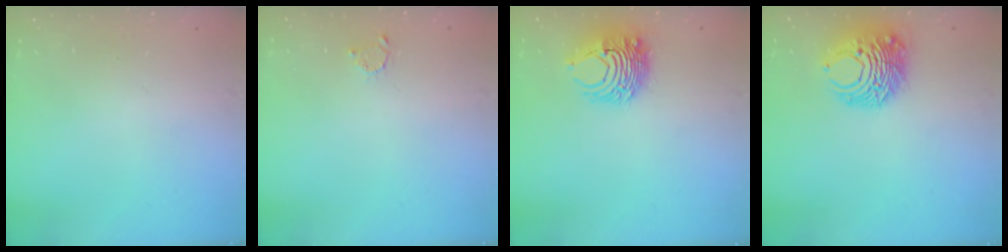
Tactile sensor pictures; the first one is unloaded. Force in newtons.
{"total": 2.1, "press": 2.1, "slide": 0.3}
{"total": 9.4, "press": 9.3, "slide": 0.9}
{"total": 10.4, "press": 10.4, "slide": 0.6}